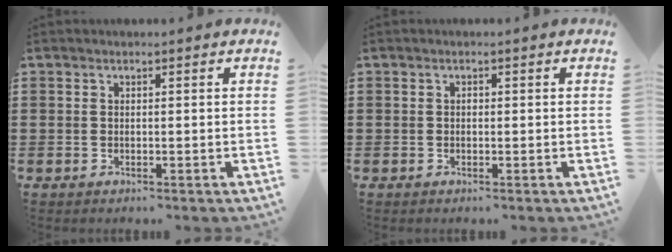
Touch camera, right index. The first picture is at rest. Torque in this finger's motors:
{"motor_torque": [0.29, -0.15, 0.00, 0.02]}